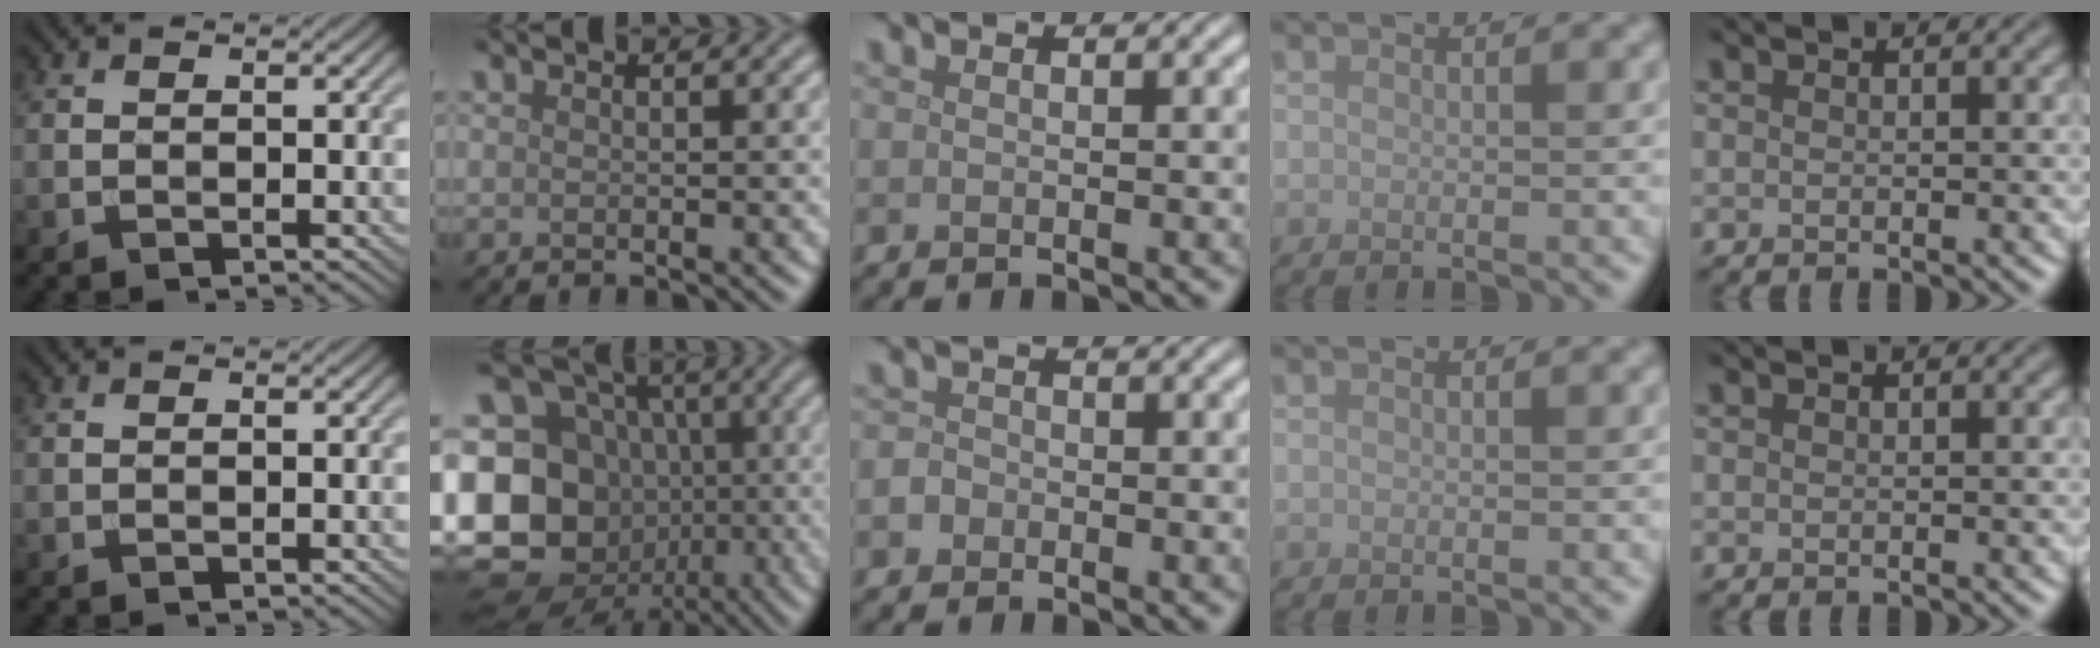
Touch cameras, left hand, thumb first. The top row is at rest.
{"index": {"total": 18.8, "force": [-2.9, 16.6, 8.3], "torque": [-0.200, 0.010, -0.084]}, "middle": {"total": 1.7, "force": [-0.7, 1.4, 0.5], "torque": [0.003, 0.003, -0.016]}}